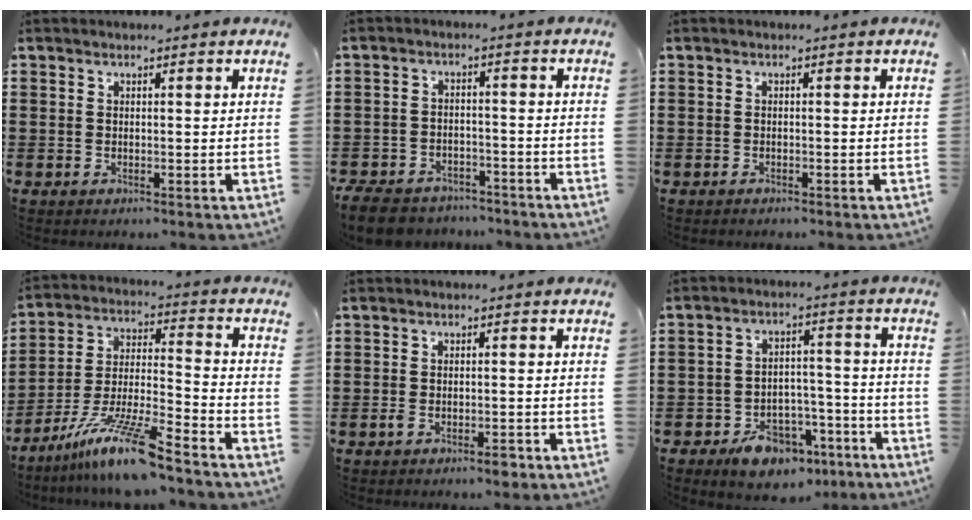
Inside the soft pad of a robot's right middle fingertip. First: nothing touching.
{"total": 5.6, "force": [-5.4, 1.3, 1.1], "torque": [-0.033, 0.007, -0.108]}
{"total": 0.5, "force": [-0.5, 0.1, 0.0], "torque": [-0.001, -0.001, -0.010]}
{"total": 11.9, "force": [-9.3, 0.8, 7.4], "torque": [-0.141, 0.010, -0.177]}
{"total": 2.2, "force": [-1.6, 0.6, 1.4], "torque": [-0.026, 0.001, -0.029]}
{"total": 7.3, "force": [-5.6, 3.8, 2.6], "torque": [-0.042, 0.034, -0.100]}